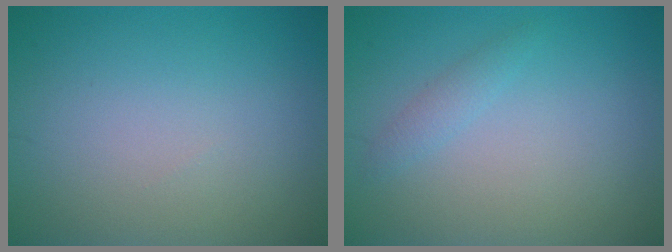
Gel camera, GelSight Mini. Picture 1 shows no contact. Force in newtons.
{"total": 1.1, "press": 1.1, "slide": 0.1}